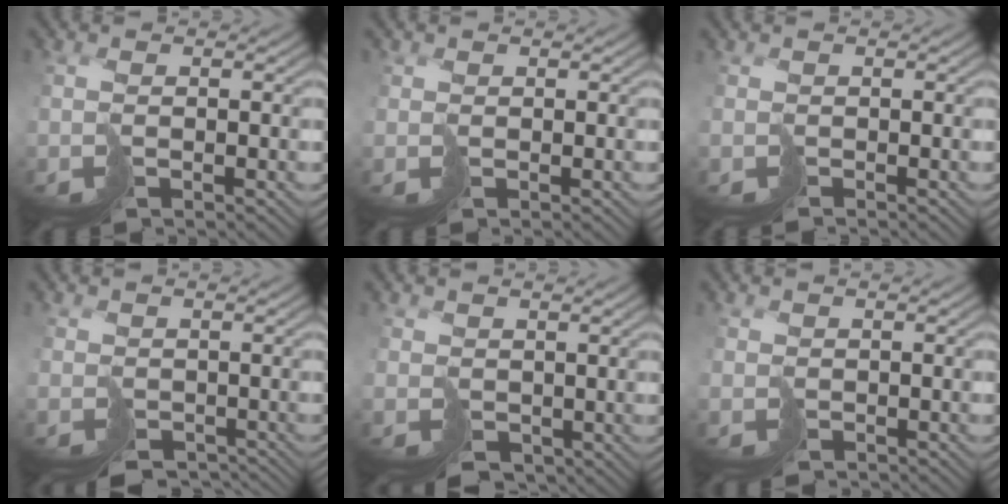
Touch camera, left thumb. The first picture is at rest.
{"total": 0.7, "force": [0.2, 0.5, -0.5], "torque": [0.014, 0.002, 0.006]}
{"total": 1.2, "force": [-1.0, 0.0, -0.8], "torque": [0.019, -0.002, -0.014]}
{"total": 3.5, "force": [-2.6, 2.2, 0.9], "torque": [-0.006, -0.015, -0.026]}
{"total": 2.1, "force": [0.6, 2.0, 0.4], "torque": [-0.021, -0.010, 0.016]}
{"total": 0.7, "force": [-0.1, 0.6, -0.5], "torque": [0.011, -0.004, 0.004]}